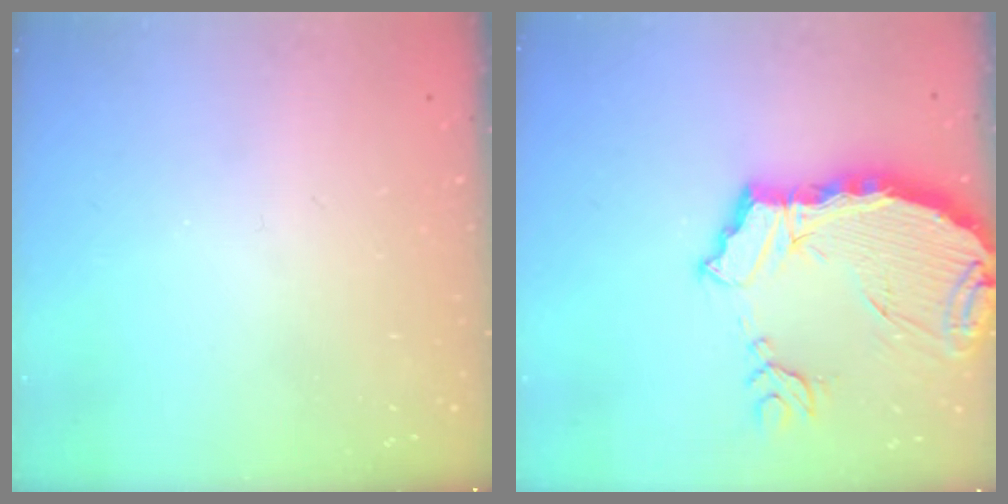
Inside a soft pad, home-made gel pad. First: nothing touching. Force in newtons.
{"total": 11.9, "press": 11.9, "slide": 1.3}